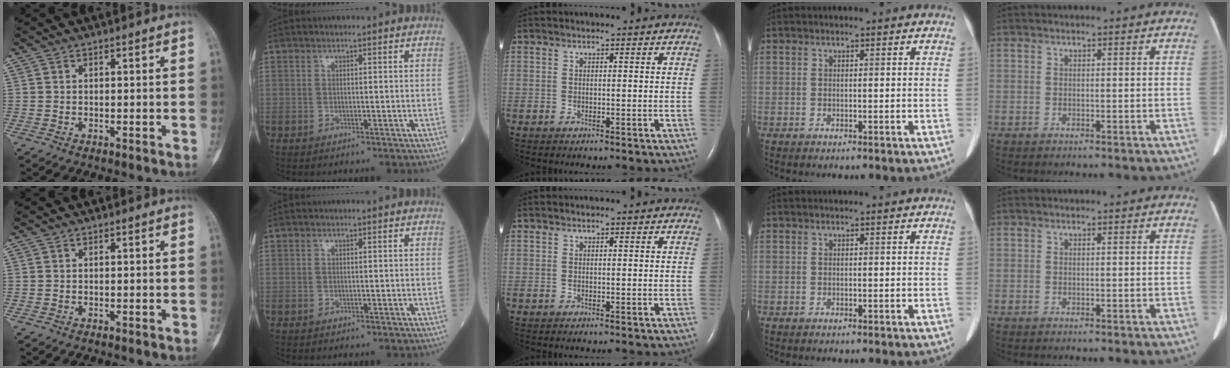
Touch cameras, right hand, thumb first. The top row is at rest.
{}